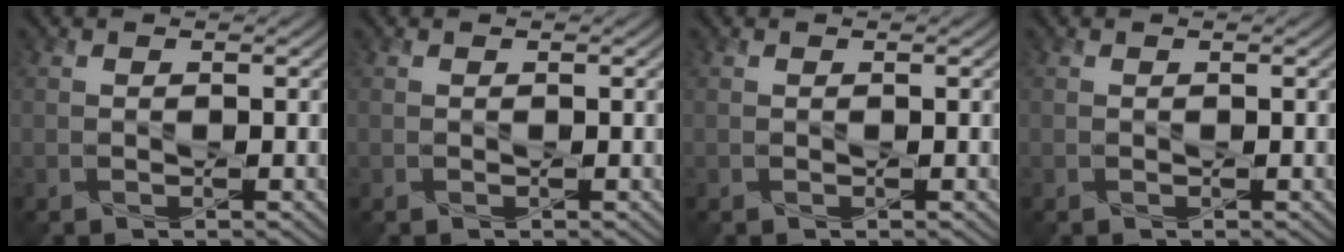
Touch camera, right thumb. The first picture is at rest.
{"total": 0.0}
{"total": 0.0}
{"total": 0.0}